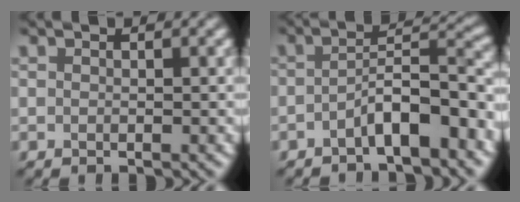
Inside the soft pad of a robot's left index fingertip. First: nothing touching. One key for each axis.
{"total": 5.8, "fx": -3.3, "fy": 1.8, "fz": 4.4, "tx": -0.068, "ty": 0.021, "tz": -0.060}